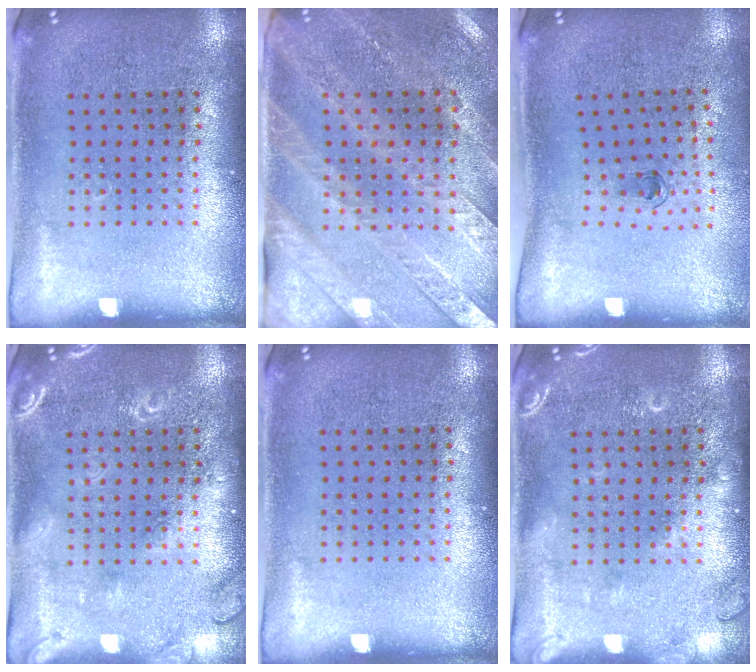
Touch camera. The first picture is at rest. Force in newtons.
{"total": 2.9, "press": 2.7, "slide": 1.3}
{"total": 0.6, "press": 0.3, "slide": 0.6}
{"total": 2.8, "press": 2.7, "slide": 0.4}
{"total": 0.0}
{"total": 2.0, "press": 2.0, "slide": 0.3}